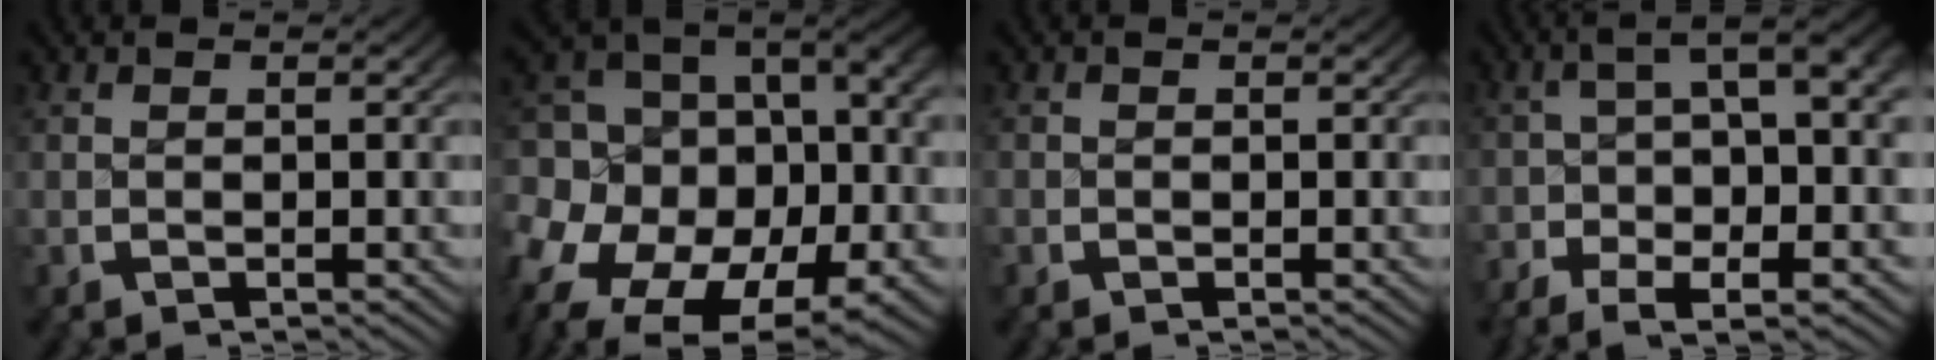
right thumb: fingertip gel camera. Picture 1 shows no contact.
{"total": 21.6, "force": [-3.1, 15.7, 14.6], "torque": [-0.272, -0.060, -0.029]}
{"total": 0.7, "force": [-0.2, 0.6, -0.1], "torque": [0.000, -0.005, -0.004]}
{"total": 9.0, "force": [-1.2, 4.6, 7.6], "torque": [-0.098, 0.003, -0.030]}